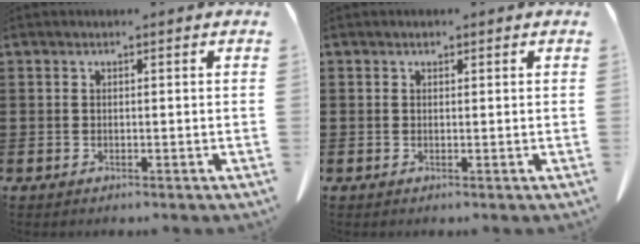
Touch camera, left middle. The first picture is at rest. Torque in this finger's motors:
{"motor_torque": [-0.46, 0.53, -0.23, -0.03]}